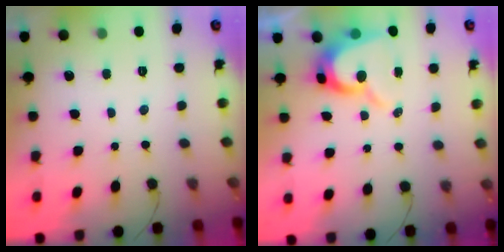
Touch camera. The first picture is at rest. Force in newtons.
{"total": 10.7, "press": 10.7, "slide": 0.9}